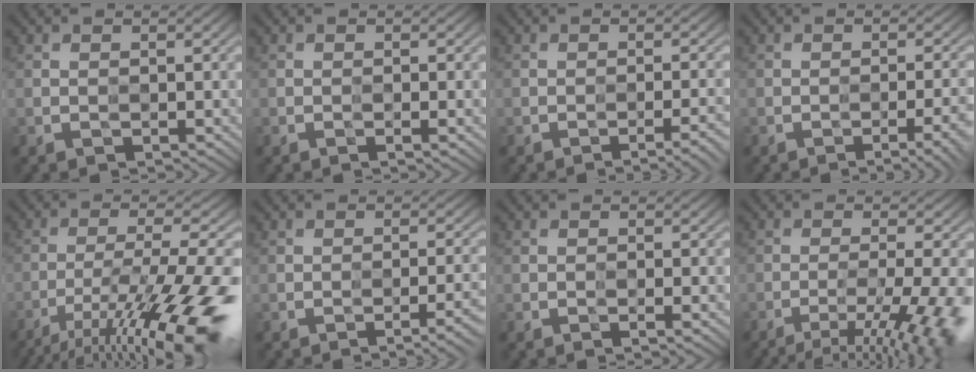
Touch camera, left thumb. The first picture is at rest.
{"total": 1.2, "force": [-0.3, 0.1, 1.2], "torque": [-0.020, -0.002, -0.006]}
{"total": 3.6, "force": [-2.1, 0.5, 2.8], "torque": [-0.038, 0.011, -0.037]}
{"total": 5.3, "force": [-2.8, 1.1, 4.4], "torque": [-0.057, 0.006, -0.036]}
{"total": 16.3, "force": [-10.0, 3.2, 12.5], "torque": [-0.225, -0.012, -0.158]}
{"total": 3.9, "force": [-2.1, 0.7, 3.3], "torque": [-0.042, 0.010, -0.035]}
{"total": 1.5, "force": [-0.4, 0.1, 1.5], "torque": [-0.025, -0.001, -0.008]}
{"total": 10.6, "force": [-5.8, 2.0, 8.6], "torque": [-0.133, 0.000, -0.080]}